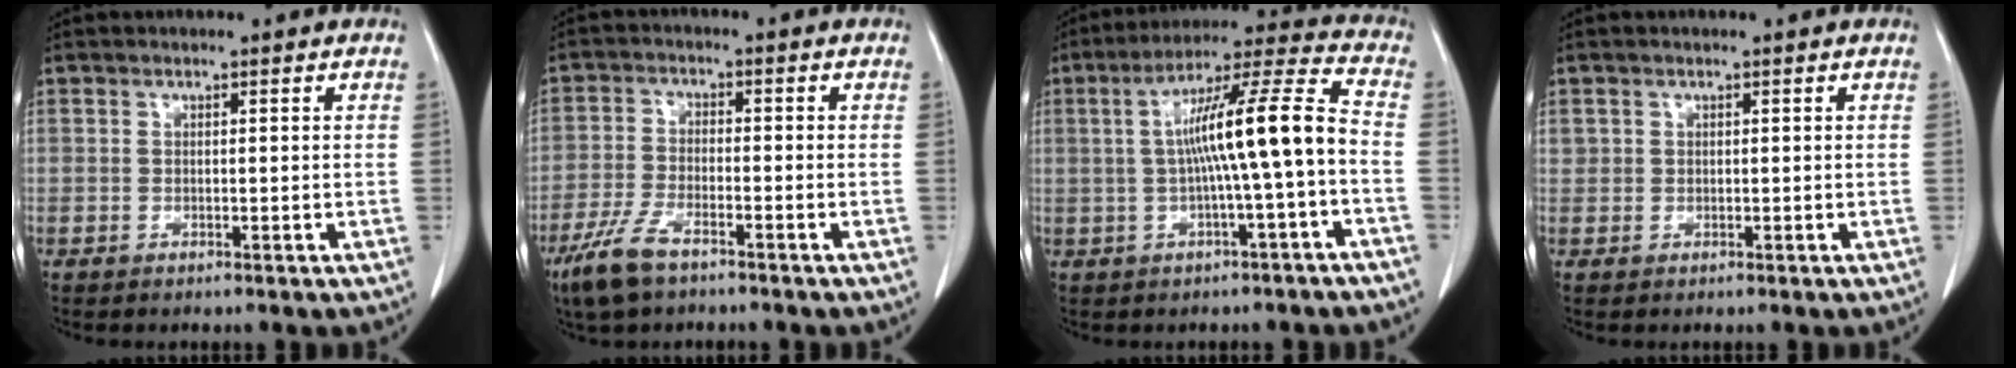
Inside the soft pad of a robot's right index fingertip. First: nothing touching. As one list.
[{"total": 6.9, "force": [-4.8, 2.0, 4.5], "torque": [-0.103, -0.011, -0.090]}, {"total": 12.4, "force": [-1.1, -0.2, 12.3], "torque": [-0.206, 0.029, -0.019]}, {"total": 0.9, "force": [0.3, 0.8, 0.1], "torque": [0.011, 0.006, 0.004]}]